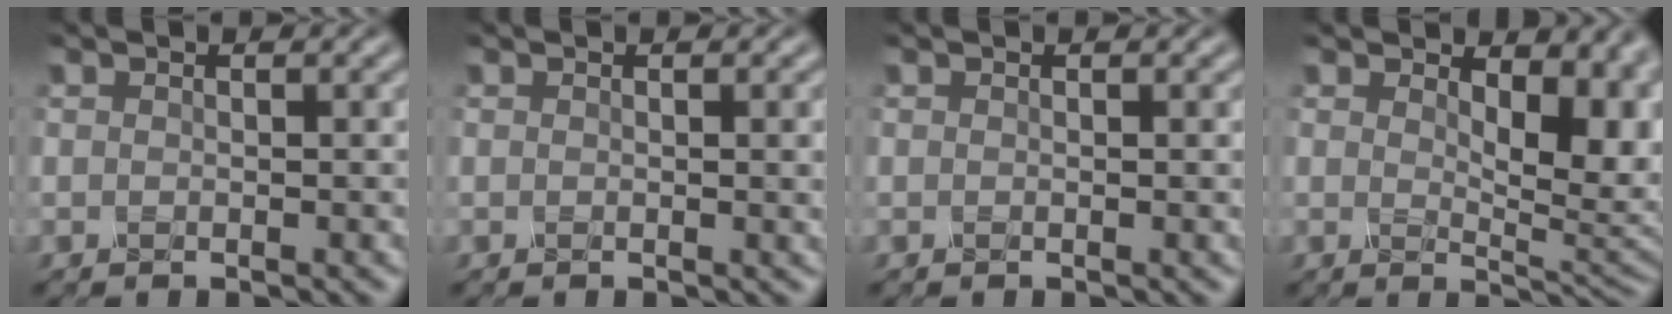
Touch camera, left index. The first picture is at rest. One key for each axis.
{"total": 1.1, "fx": 0.2, "fy": 0.1, "fz": 1.1, "tx": -0.012, "ty": -0.004, "tz": 0.005}
{"total": 0.0}
{"total": 6.4, "fx": 1.8, "fy": 3.4, "fz": 5.2, "tx": -0.077, "ty": -0.014, "tz": 0.034}